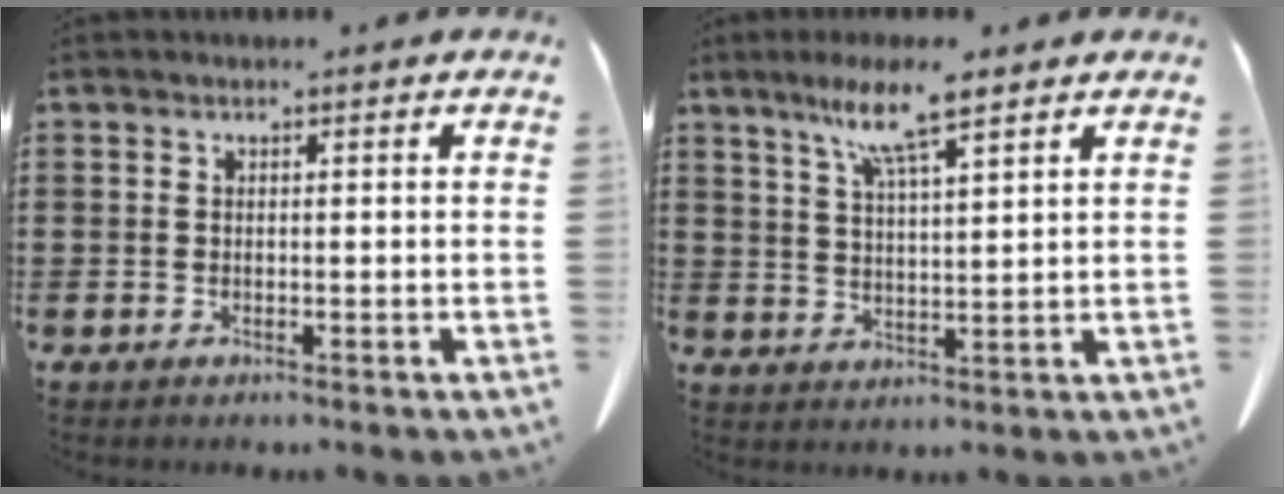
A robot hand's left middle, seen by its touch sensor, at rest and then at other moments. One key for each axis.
{"total": 7.7, "fx": 5.3, "fy": 0.6, "fz": 5.5, "tx": -0.120, "ty": -0.005, "tz": 0.091}